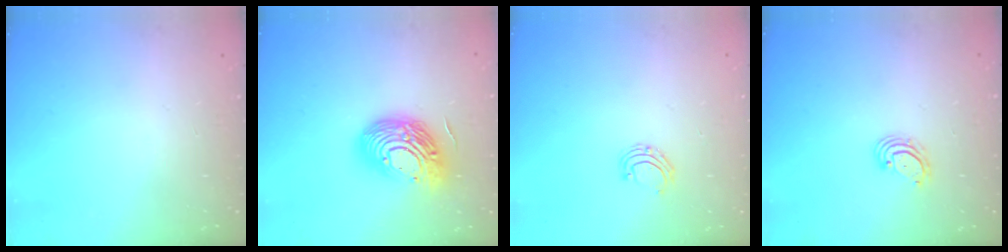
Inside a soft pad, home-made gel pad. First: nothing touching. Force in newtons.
{"total": 17.5, "press": 17.5, "slide": 1.3}
{"total": 4.1, "press": 4.1, "slide": 0.4}
{"total": 2.9, "press": 2.9, "slide": 0.1}